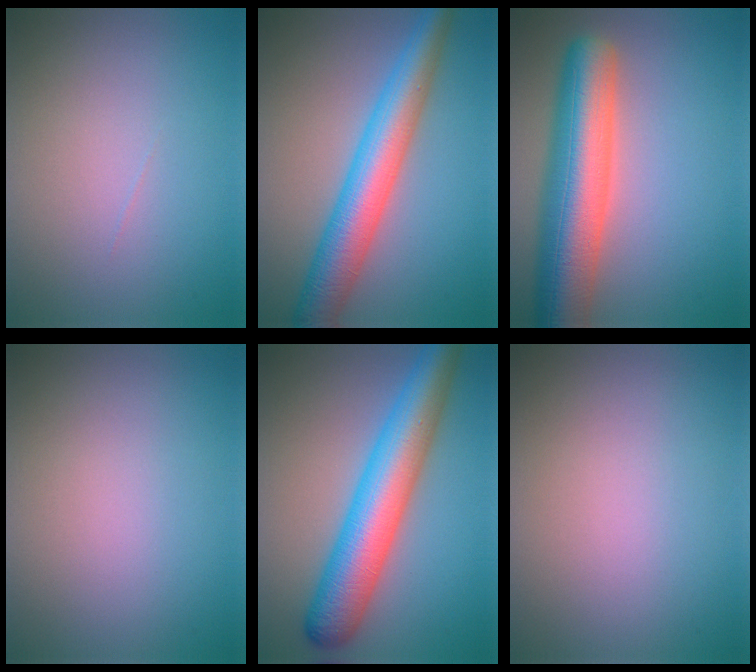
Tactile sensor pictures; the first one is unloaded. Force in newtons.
{"total": 7.4, "press": 7.4, "slide": 0.1}
{"total": 9.8, "press": 9.8, "slide": 0.5}
{"total": 0.0}
{"total": 9.2, "press": 9.2, "slide": 0.1}
{"total": 0.0}